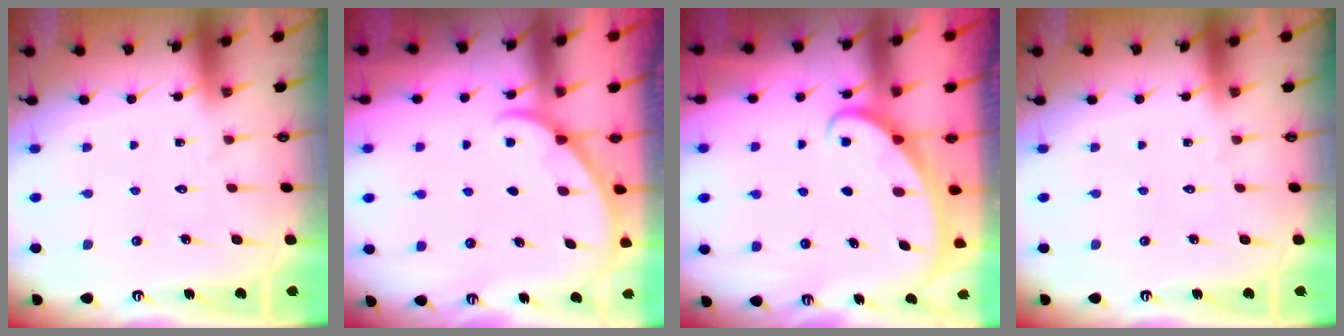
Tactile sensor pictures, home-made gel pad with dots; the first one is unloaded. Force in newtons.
{"total": 2.0, "press": 2.0, "slide": 0.3}
{"total": 2.2, "press": 2.2, "slide": 0.1}
{"total": 0.0}